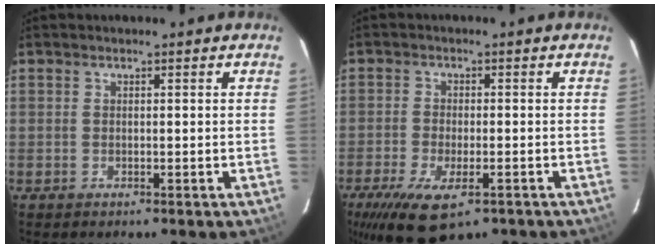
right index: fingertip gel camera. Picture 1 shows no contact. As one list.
[{"total": 12.4, "force": [-7.5, 4.9, 8.6], "torque": [-0.192, -0.041, -0.123]}]